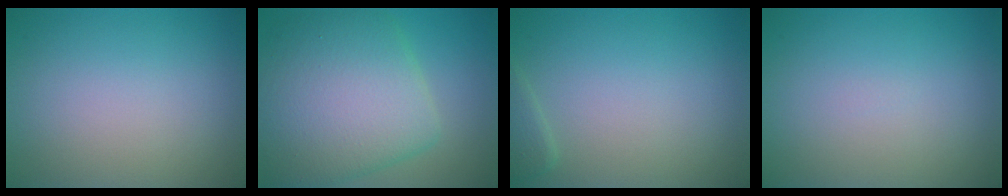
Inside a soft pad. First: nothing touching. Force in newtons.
{"total": 9.6, "press": 9.6, "slide": 0.3}
{"total": 1.1, "press": 1.1, "slide": 0.1}
{"total": 0.0}